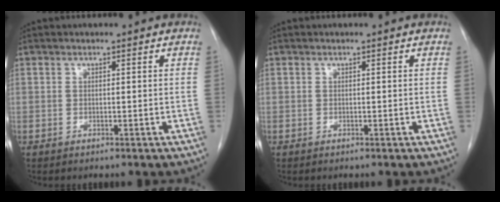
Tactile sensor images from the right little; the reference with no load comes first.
{"total": 0.0}